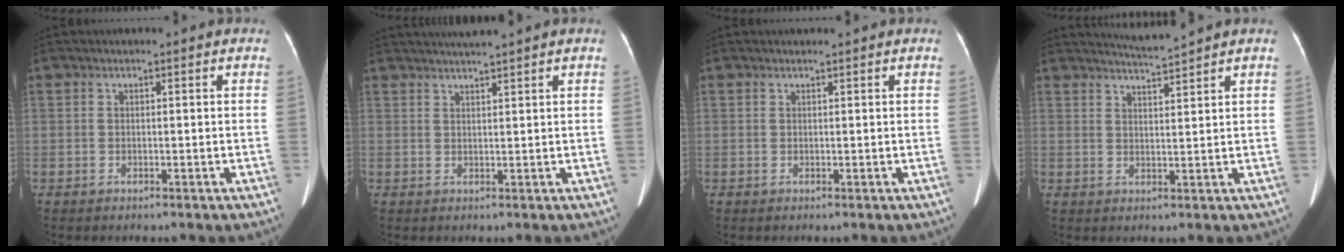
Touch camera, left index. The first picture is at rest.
{"total": 4.2, "force": [3.8, -1.0, 1.7], "torque": [-0.024, 0.017, 0.064]}
{"total": 0.7, "force": [0.7, 0.0, 0.2], "torque": [-0.007, 0.006, 0.013]}
{"total": 3.6, "force": [3.4, -1.3, 0.3], "torque": [-0.008, -0.006, 0.064]}